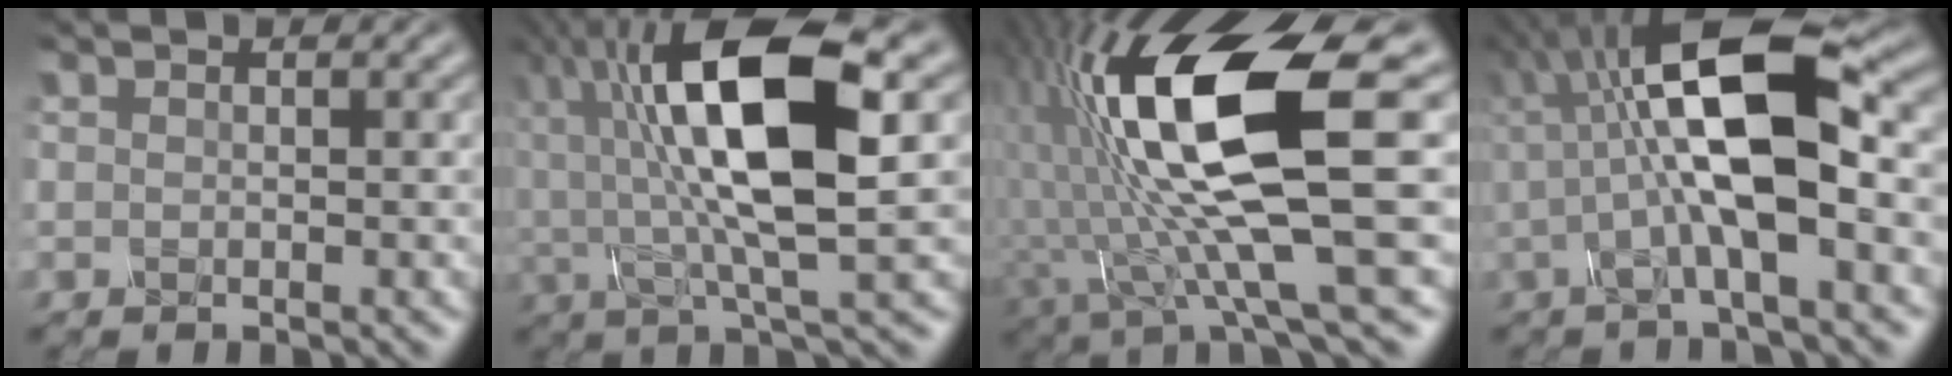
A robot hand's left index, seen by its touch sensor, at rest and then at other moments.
{"total": 12.5, "force": [2.7, 4.0, 11.5], "torque": [-0.213, 0.011, 0.043]}
{"total": 13.2, "force": [1.8, 3.2, 12.7], "torque": [-0.232, -0.005, 0.036]}
{"total": 11.0, "force": [1.3, 3.3, 10.4], "torque": [-0.184, 0.013, 0.016]}